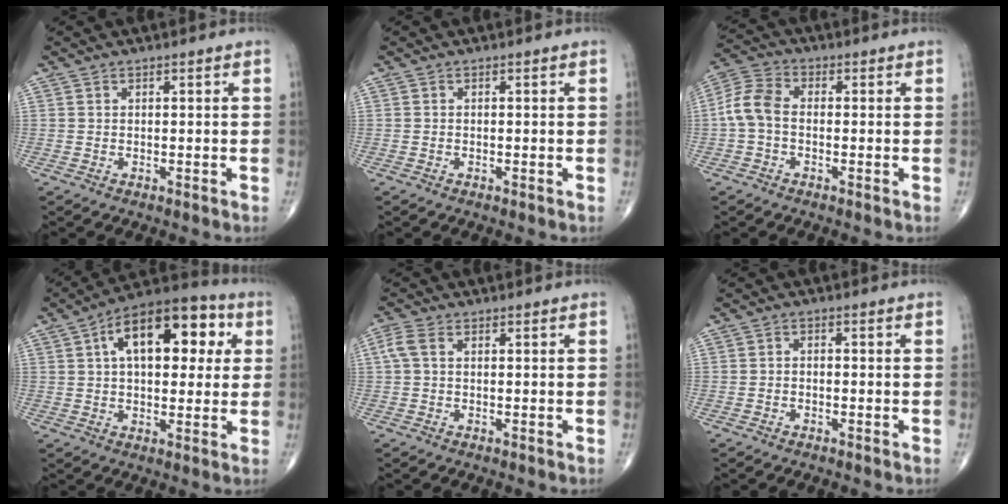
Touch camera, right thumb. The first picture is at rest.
{"total": 0.0}
{"total": 6.7, "force": [-0.7, 4.4, 5.0], "torque": [-0.102, 0.020, -0.028]}
{"total": 18.4, "force": [5.0, 9.8, 14.8], "torque": [-0.183, 0.023, 0.065]}
{"total": 3.0, "force": [0.4, 1.8, 2.4], "torque": [-0.068, 0.012, 0.006]}
{"total": 1.0, "force": [-0.6, 0.6, 0.6], "torque": [-0.006, 0.006, -0.012]}